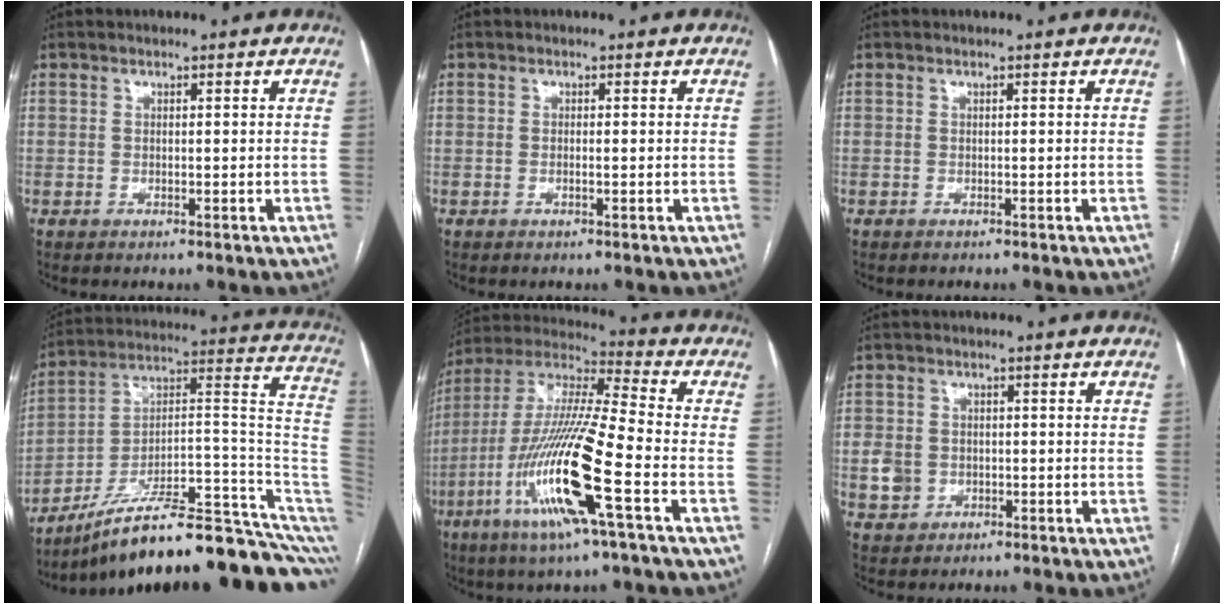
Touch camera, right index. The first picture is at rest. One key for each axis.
{"total": 0.7, "fx": -0.3, "fy": 0.2, "fz": 0.6, "tx": -0.014, "ty": 0.000, "tz": -0.005}
{"total": 0.6, "fx": -0.6, "fy": 0.2, "fz": 0.0, "tx": -0.008, "ty": 0.001, "tz": -0.011}
{"total": 24.9, "fx": -18.4, "fy": 1.6, "fz": 16.6, "tx": -0.136, "ty": 0.063, "tz": -0.282}
{"total": 19.8, "fx": -7.4, "fy": 1.1, "fz": 18.3, "tx": -0.395, "ty": -0.025, "tz": -0.147}
{"total": 7.1, "fx": -1.8, "fy": 6.5, "fz": 2.3, "tx": -0.070, "ty": 0.012, "tz": -0.014}